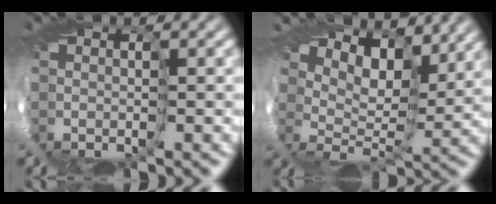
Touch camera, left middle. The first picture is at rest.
{"total": 6.3, "force": [5.9, 0.8, 2.2], "torque": [-0.038, 0.013, 0.057]}